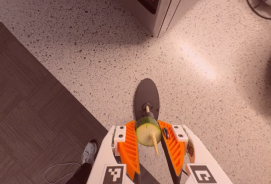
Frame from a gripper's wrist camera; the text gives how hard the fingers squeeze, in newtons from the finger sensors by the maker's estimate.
{"total": 9.2, "left": 9.0, "right": 9.5}